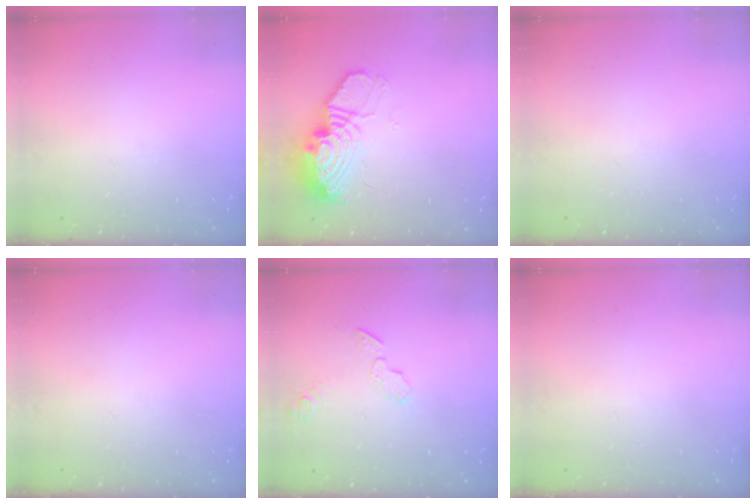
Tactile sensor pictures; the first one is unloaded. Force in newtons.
{"total": 18.1, "press": 16.9, "slide": 6.5}
{"total": 0.0}
{"total": 0.0}
{"total": 6.0, "press": 6.0, "slide": 0.7}
{"total": 0.0}